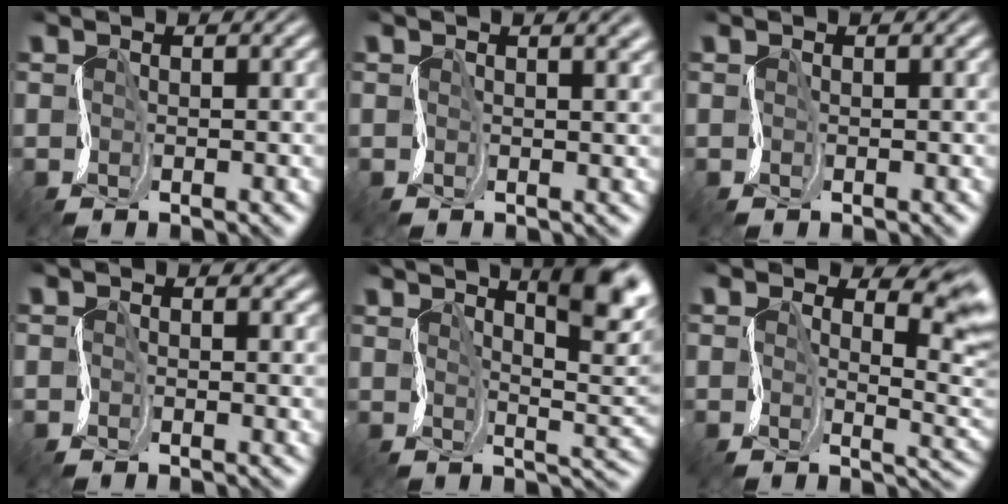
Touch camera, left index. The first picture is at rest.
{"total": 2.7, "force": [1.5, 1.0, 2.0], "torque": [-0.013, 0.007, 0.013]}
{"total": 0.0}
{"total": 0.9, "force": [0.3, 0.6, 0.6], "torque": [-0.004, 0.002, 0.002]}
{"total": 9.6, "force": [4.9, 2.6, 7.8], "torque": [-0.103, 0.014, 0.070]}
{"total": 5.8, "force": [2.4, 2.9, 4.4], "torque": [-0.061, -0.006, 0.036]}